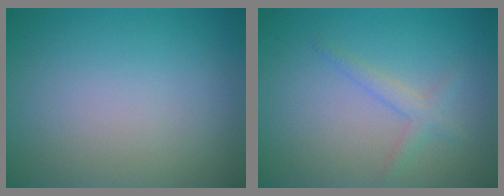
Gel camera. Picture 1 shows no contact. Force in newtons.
{"total": 1.6, "press": 1.6, "slide": 0.1}